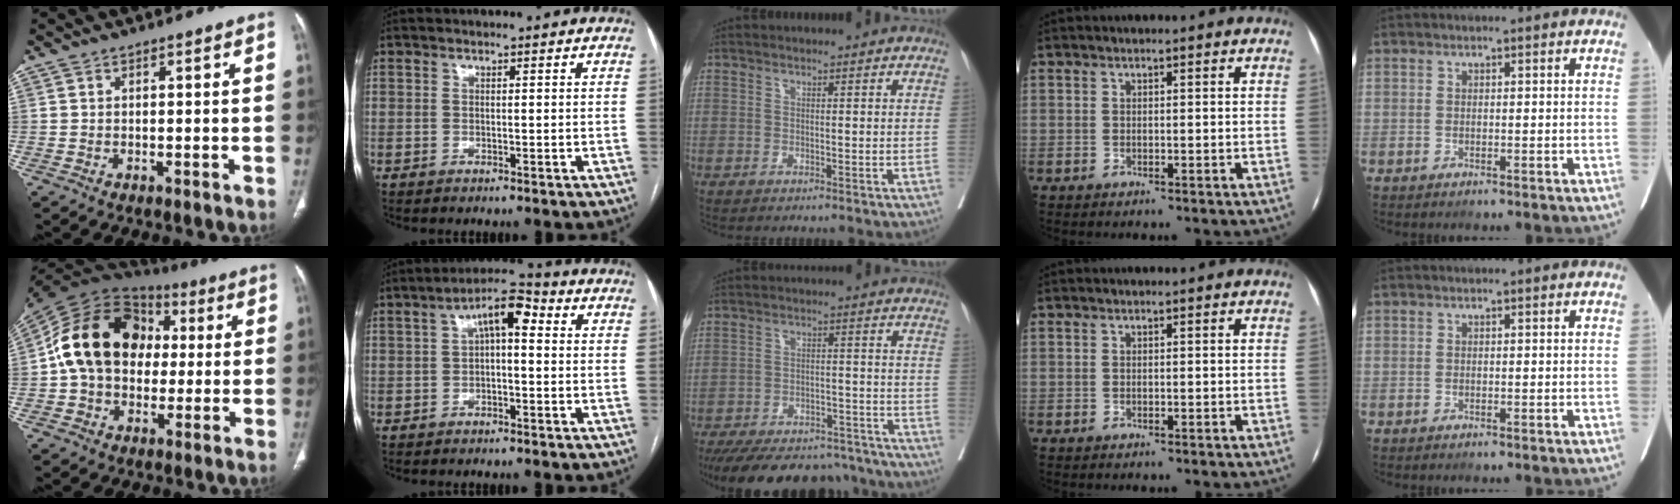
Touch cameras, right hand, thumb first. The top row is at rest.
{"thumb": {"total": 19.8, "force": [1.6, 15.1, 12.8], "torque": [-0.210, 0.036, 0.021]}, "index": {"total": 6.8, "force": [1.4, 2.4, 6.2], "torque": [-0.103, 0.037, 0.019]}, "middle": {"total": 21.5, "force": [-18.8, 7.0, 7.6], "torque": [-0.142, -0.002, -0.255]}}